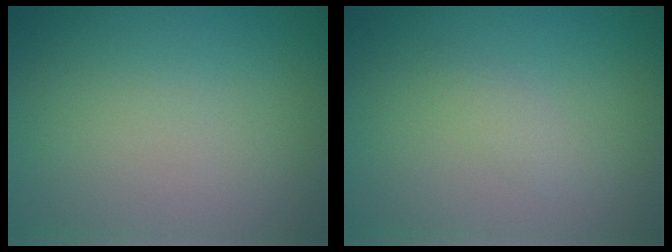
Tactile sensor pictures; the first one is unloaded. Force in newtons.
{"total": 1.1, "press": 1.1, "slide": 0.0}